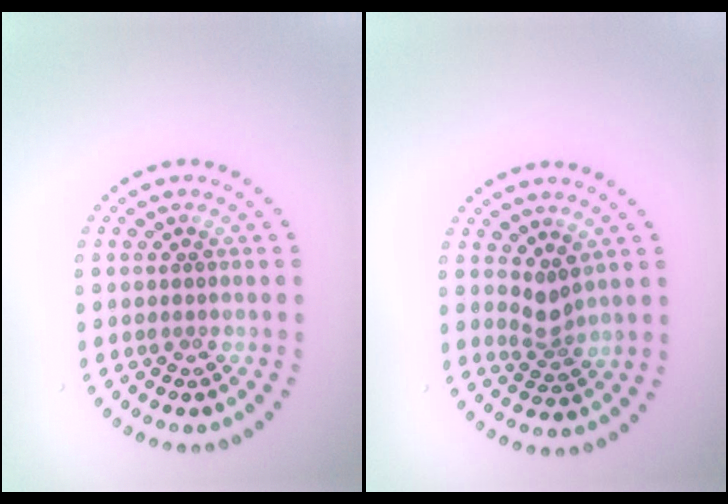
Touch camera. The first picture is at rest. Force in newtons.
{"total": 2.0, "press": 1.3, "slide": 1.5}